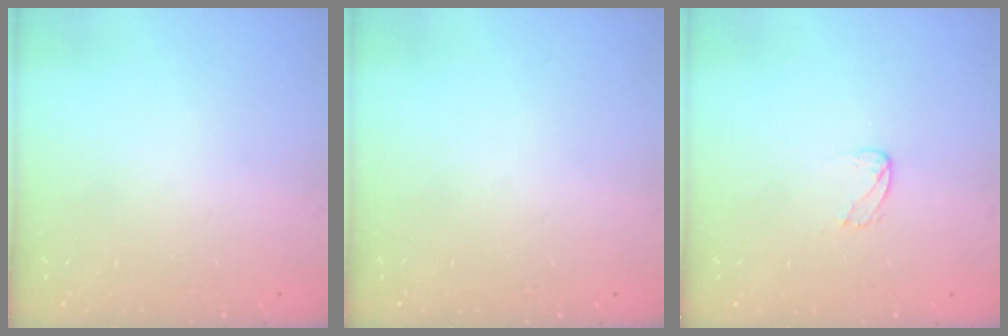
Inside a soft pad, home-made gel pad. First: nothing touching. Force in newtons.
{"total": 0.0}
{"total": 2.4, "press": 2.4, "slide": 0.1}